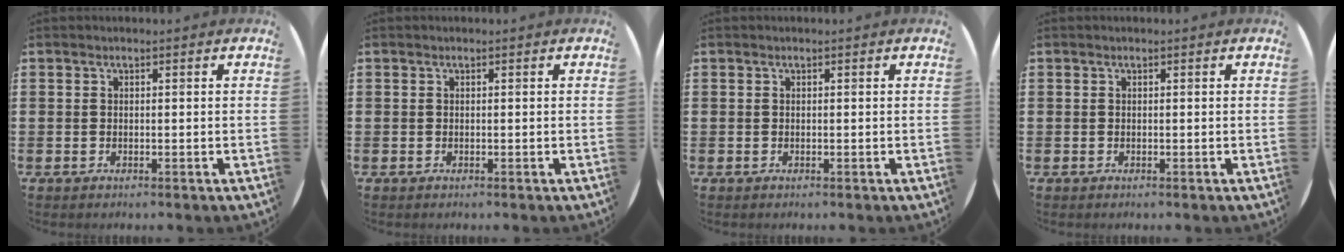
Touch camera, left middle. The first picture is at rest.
{"total": 0.0}
{"total": 0.0}
{"total": 0.0}